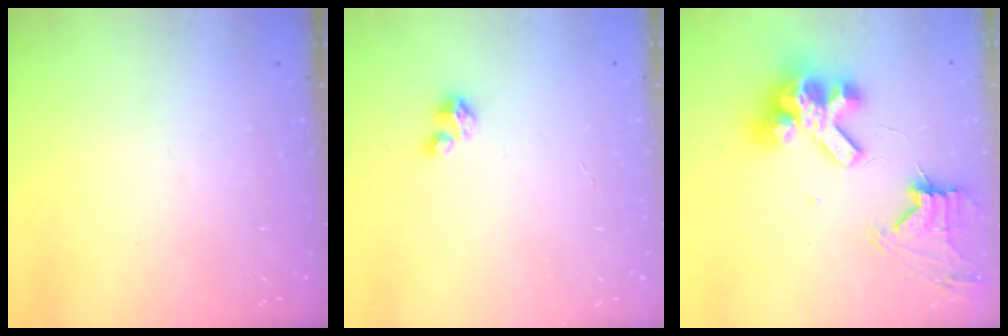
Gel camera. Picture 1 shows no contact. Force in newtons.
{"total": 1.6, "press": 1.6, "slide": 0.2}
{"total": 15.0, "press": 14.9, "slide": 1.8}